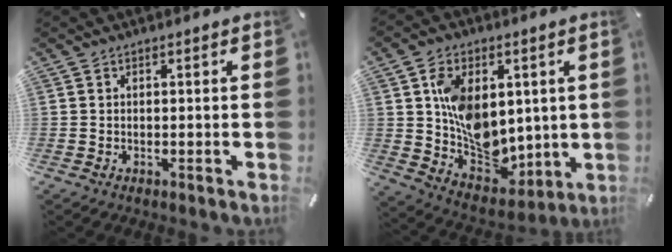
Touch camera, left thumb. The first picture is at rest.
{"total": 13.4, "force": [2.5, 10.8, 7.5], "torque": [-0.116, -0.009, 0.063]}